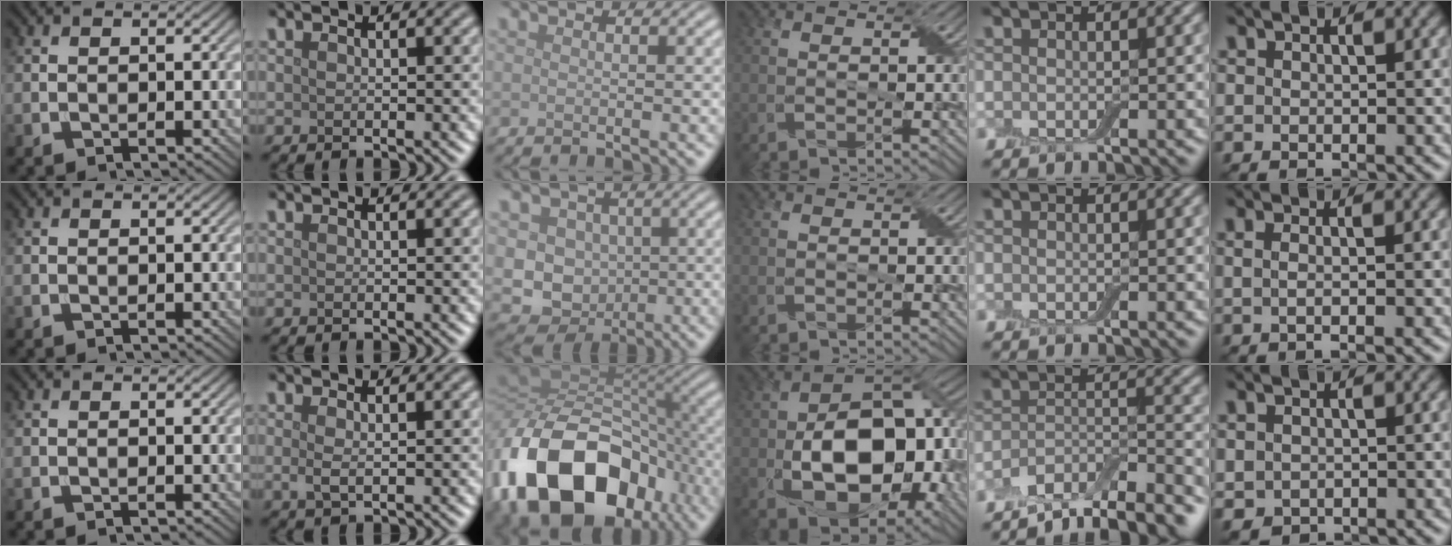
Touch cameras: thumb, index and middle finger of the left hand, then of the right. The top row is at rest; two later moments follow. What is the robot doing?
{"motion": "fold", "object": "cloth"}